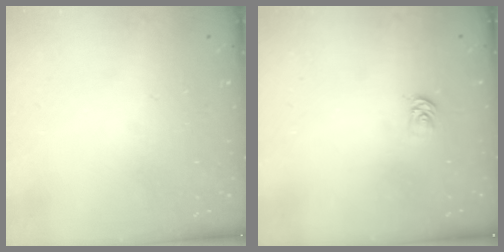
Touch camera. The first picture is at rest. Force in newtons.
{"total": 2.1, "press": 2.1, "slide": 0.2}